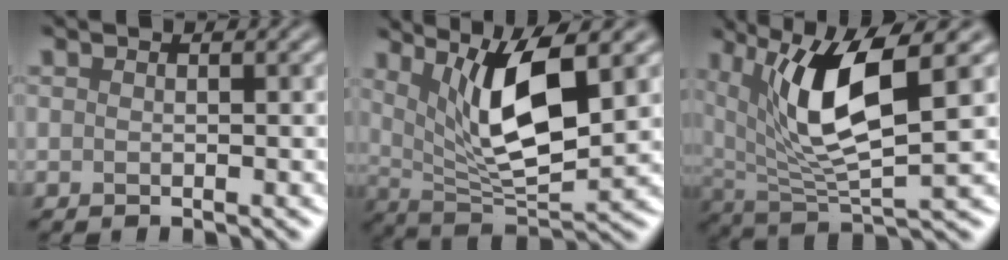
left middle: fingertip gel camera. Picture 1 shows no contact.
{"total": 8.4, "force": [3.0, 2.5, 7.4], "torque": [-0.133, -0.014, 0.057]}
{"total": 9.0, "force": [3.3, 2.7, 7.9], "torque": [-0.157, -0.010, 0.063]}